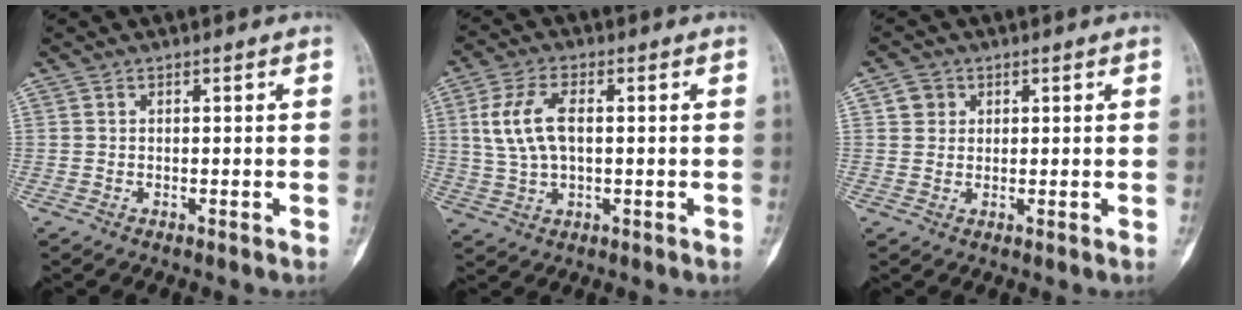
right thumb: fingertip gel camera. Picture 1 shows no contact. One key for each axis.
{"total": 8.8, "fx": 1.2, "fy": 4.6, "fz": 7.4, "tx": -0.158, "ty": 0.011, "tz": 0.029}
{"total": 2.9, "fx": 1.0, "fy": 2.6, "fz": 0.7, "tx": 0.004, "ty": -0.002, "tz": 0.015}